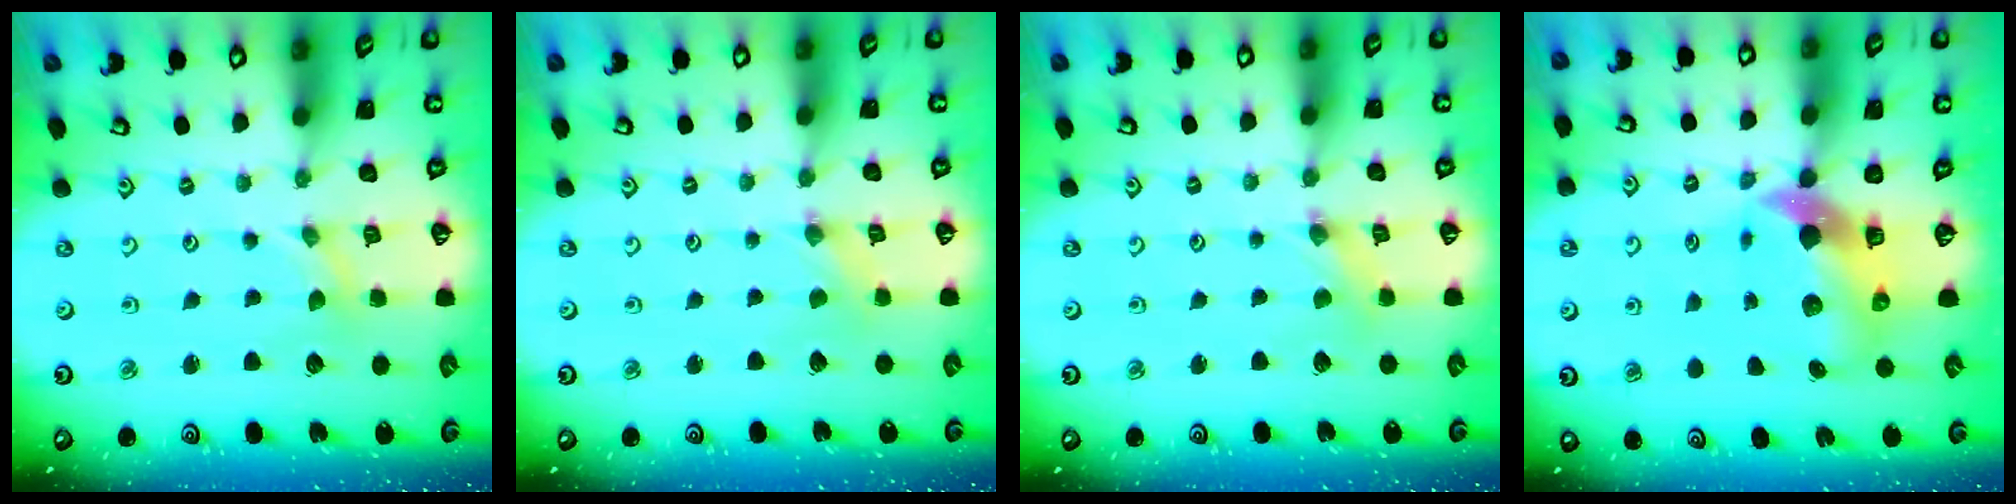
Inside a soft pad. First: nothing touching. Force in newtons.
{"total": 0.0}
{"total": 0.8, "press": 0.8, "slide": 0.2}
{"total": 8.8, "press": 8.7, "slide": 1.2}